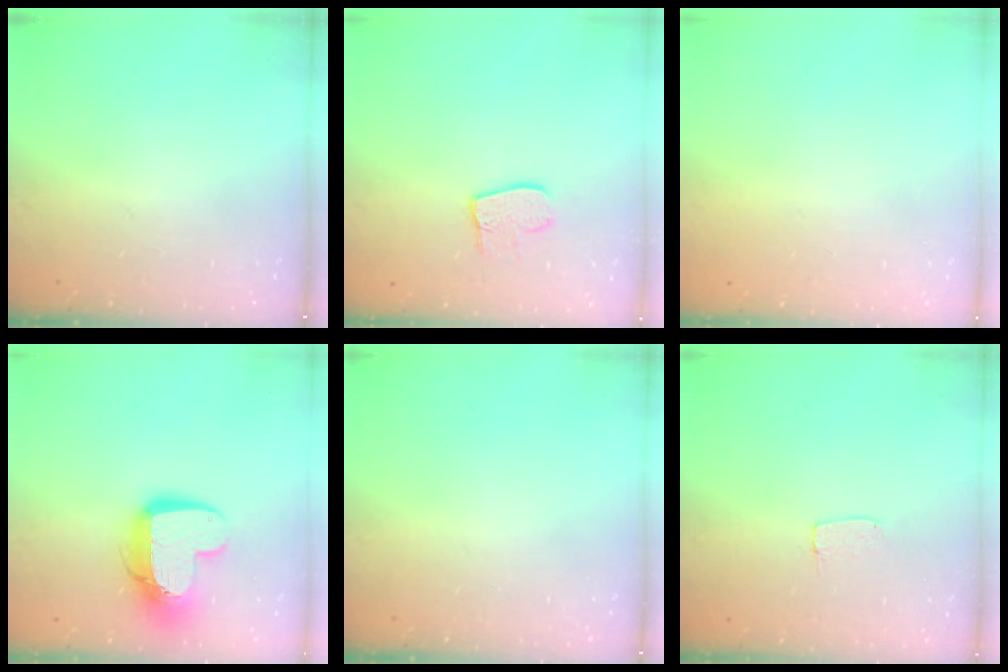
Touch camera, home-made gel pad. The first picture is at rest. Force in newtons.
{"total": 8.5, "press": 8.5, "slide": 0.7}
{"total": 0.5, "press": 0.5, "slide": 0.1}
{"total": 13.7, "press": 13.7, "slide": 1.2}
{"total": 0.0}
{"total": 3.2, "press": 3.2, "slide": 0.1}